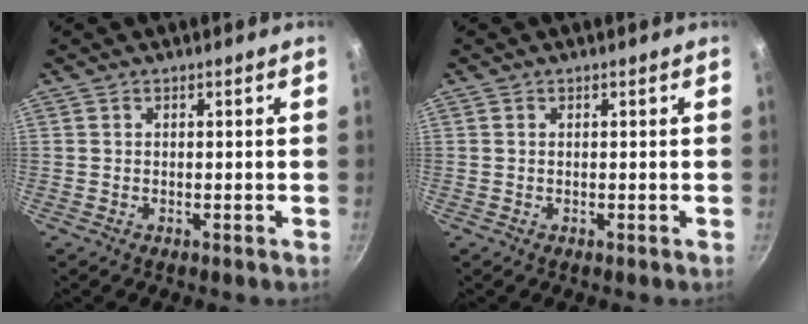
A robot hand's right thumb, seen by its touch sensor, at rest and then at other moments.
{"total": 0.0}